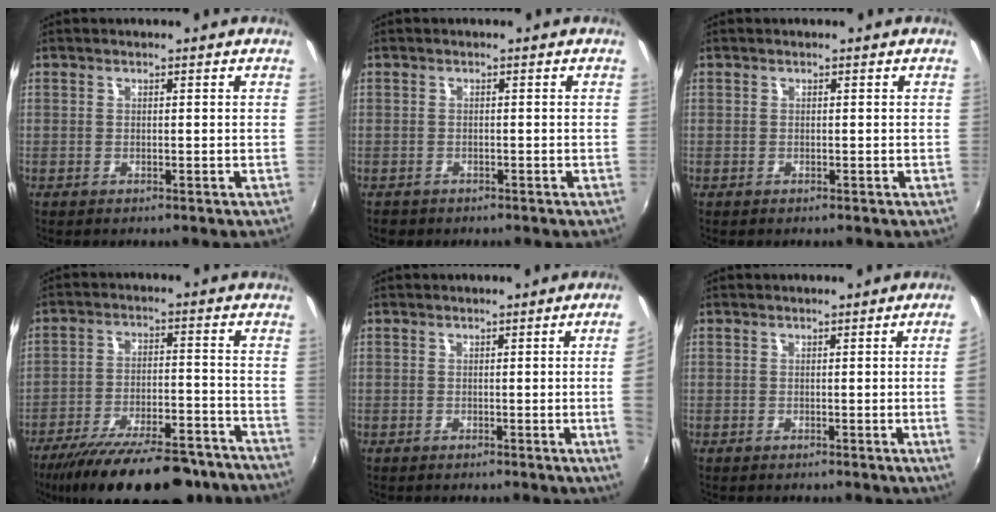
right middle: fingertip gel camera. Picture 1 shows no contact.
{"total": 1.3, "force": [-1.0, 0.8, 0.3], "torque": [-0.010, -0.001, -0.014]}
{"total": 0.0}
{"total": 23.0, "force": [-18.7, 6.4, 11.8], "torque": [-0.214, -0.031, -0.268]}
{"total": 5.3, "force": [0.0, -1.9, 5.0], "torque": [-0.075, -0.009, 0.004]}
{"total": 4.1, "force": [0.0, -1.8, 3.6], "torque": [-0.058, -0.008, 0.006]}